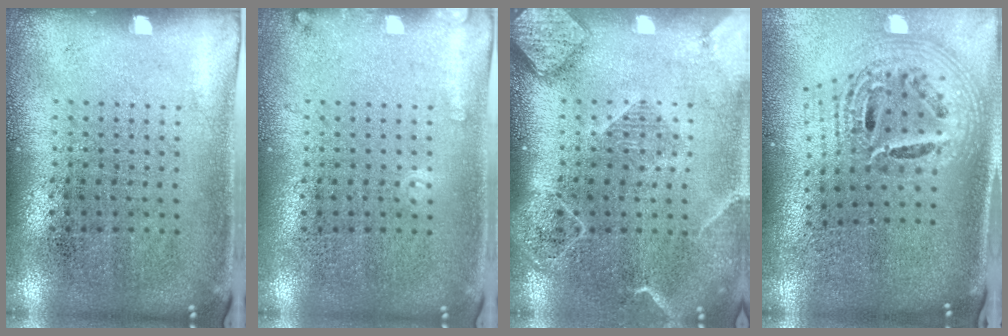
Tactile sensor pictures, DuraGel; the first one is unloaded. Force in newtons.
{"total": 0.9, "press": 0.9, "slide": 0.1}
{"total": 2.1, "press": 1.9, "slide": 0.9}
{"total": 2.2, "press": 1.6, "slide": 1.6}